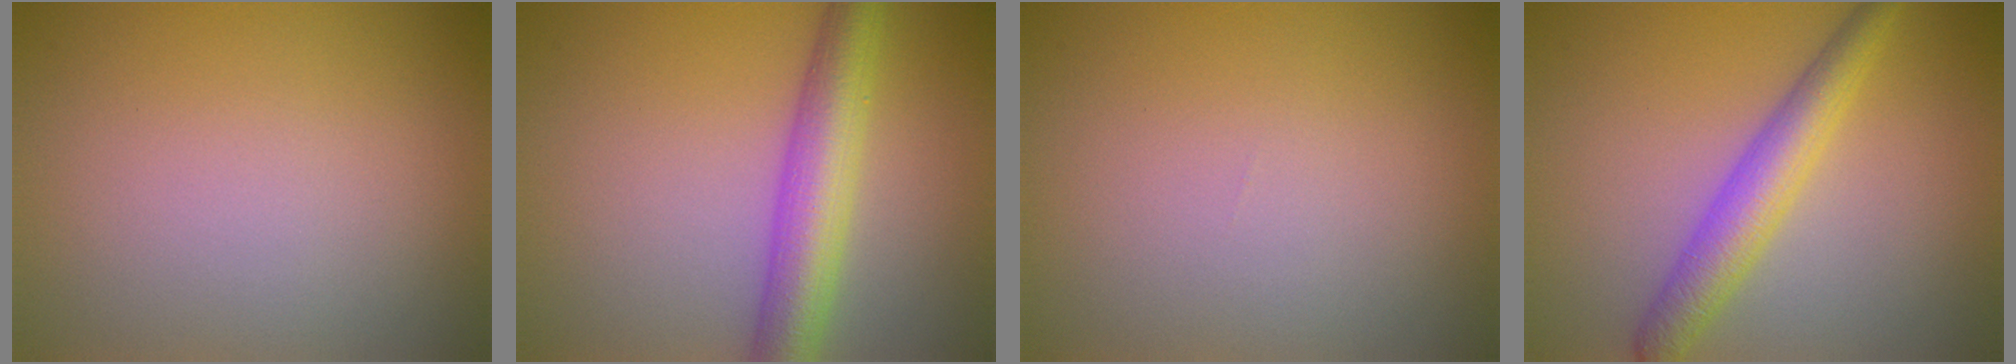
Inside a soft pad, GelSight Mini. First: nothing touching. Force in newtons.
{"total": 6.0, "press": 6.0, "slide": 0.1}
{"total": 0.0}
{"total": 4.1, "press": 4.1, "slide": 0.1}